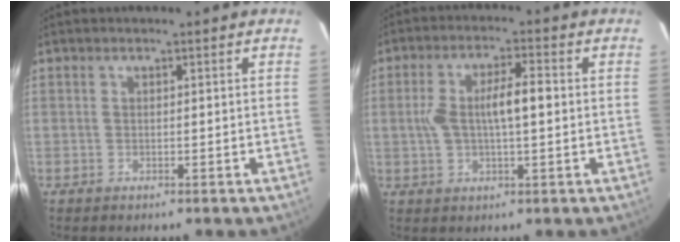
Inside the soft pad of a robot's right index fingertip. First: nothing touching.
{"total": 7.2, "force": [0.3, 1.9, 7.0], "torque": [-0.139, 0.017, 0.009]}